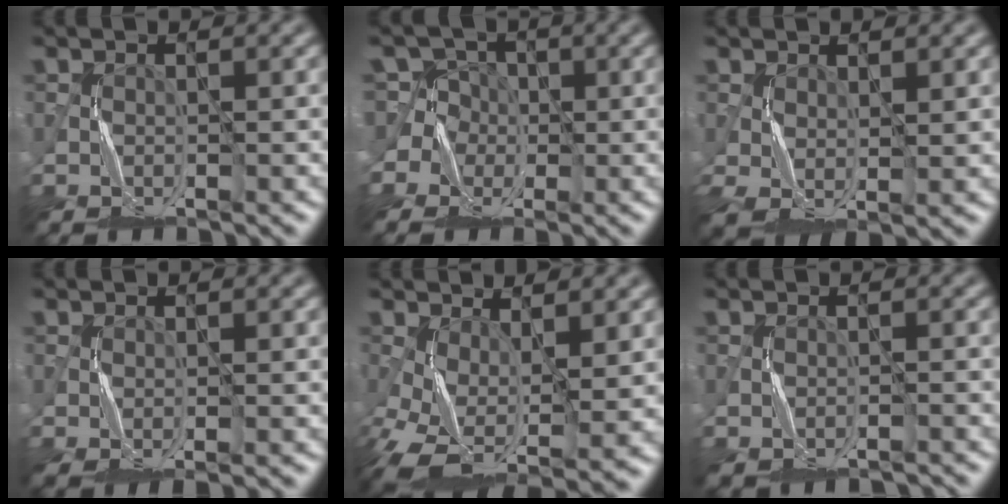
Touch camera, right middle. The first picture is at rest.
{"total": 4.0, "force": [0.8, 3.9, 0.0], "torque": [0.000, 0.013, -0.003]}
{"total": 3.1, "force": [0.4, 1.7, 2.5], "torque": [-0.070, 0.000, 0.010]}
{"total": 1.8, "force": [-0.4, 0.4, 1.7], "torque": [-0.038, -0.005, -0.005]}
{"total": 8.0, "force": [-1.9, 4.0, 6.6], "torque": [-0.145, -0.017, -0.032]}
{"total": 1.7, "force": [-1.2, 0.8, 1.0], "torque": [-0.020, -0.003, -0.019]}